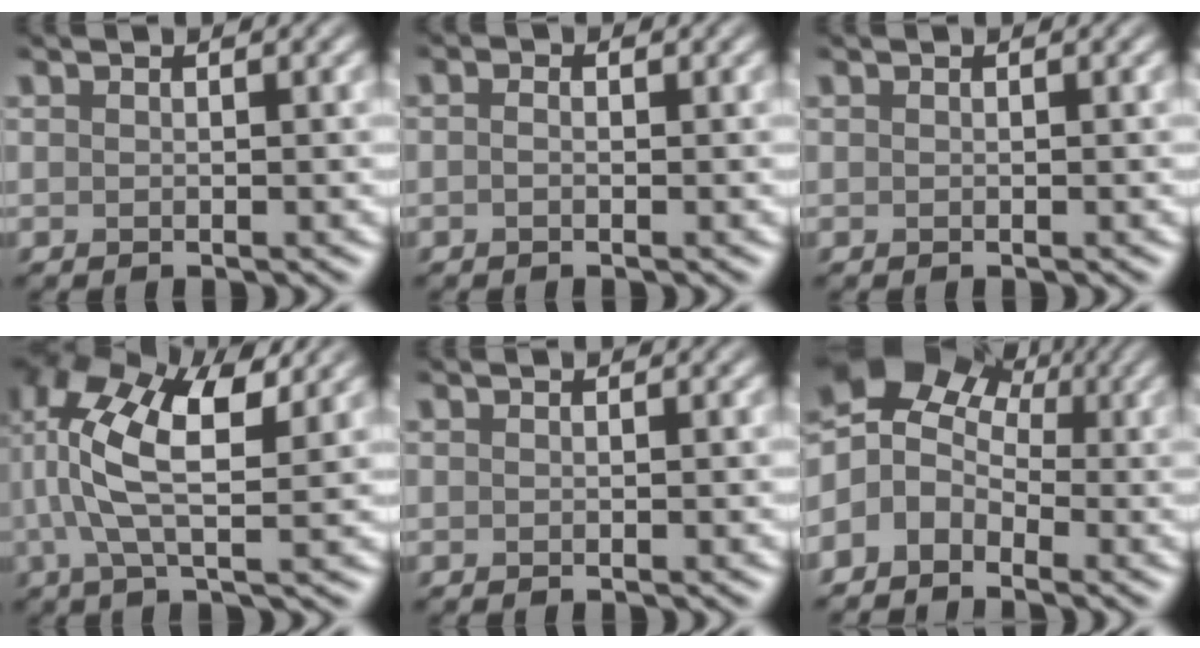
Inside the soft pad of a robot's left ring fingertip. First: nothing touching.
{"total": 1.0, "force": [0.0, 0.6, 0.8], "torque": [-0.010, -0.006, -0.013]}
{"total": 0.0}
{"total": 9.3, "force": [2.6, 3.2, 8.4], "torque": [-0.174, 0.018, 0.042]}
{"total": 0.0}
{"total": 5.6, "force": [-0.6, 4.4, 3.4], "torque": [-0.059, 0.012, -0.037]}